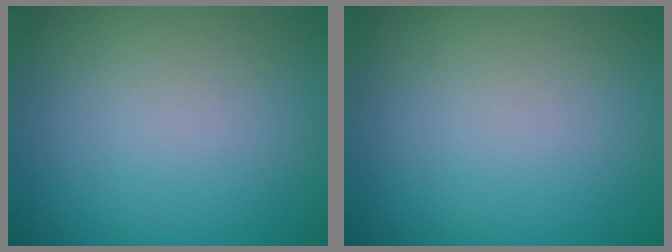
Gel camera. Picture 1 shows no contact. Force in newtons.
{"total": 0.0}